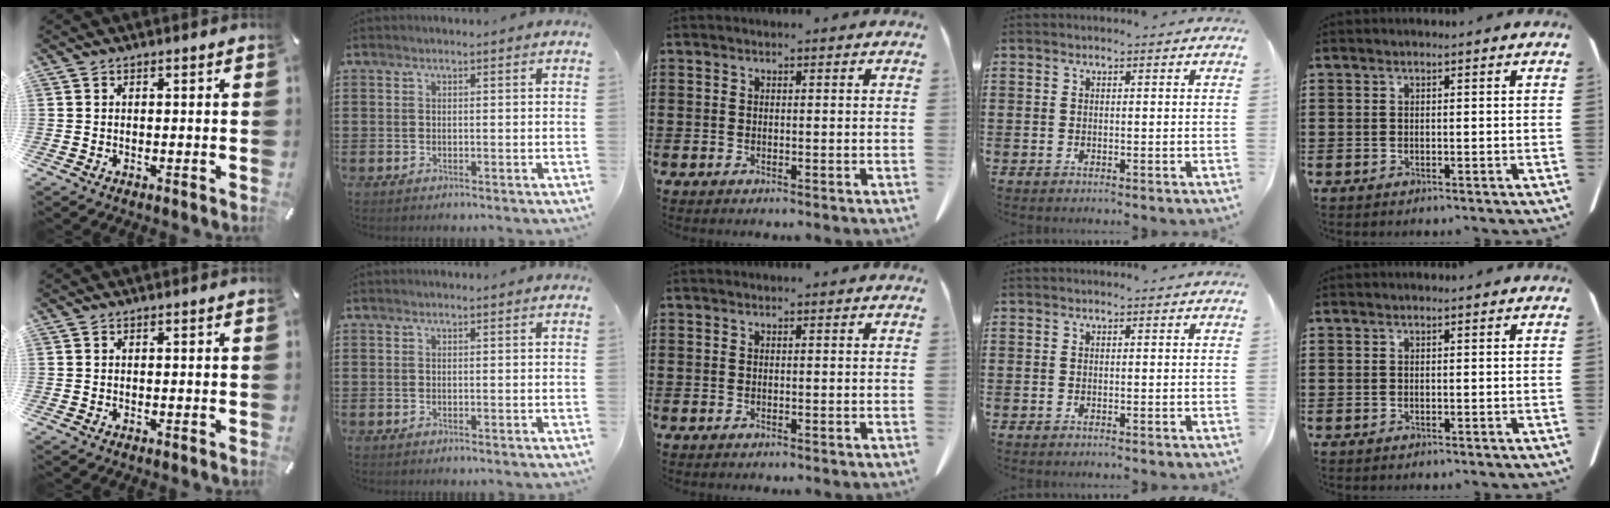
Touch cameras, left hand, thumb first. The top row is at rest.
{}